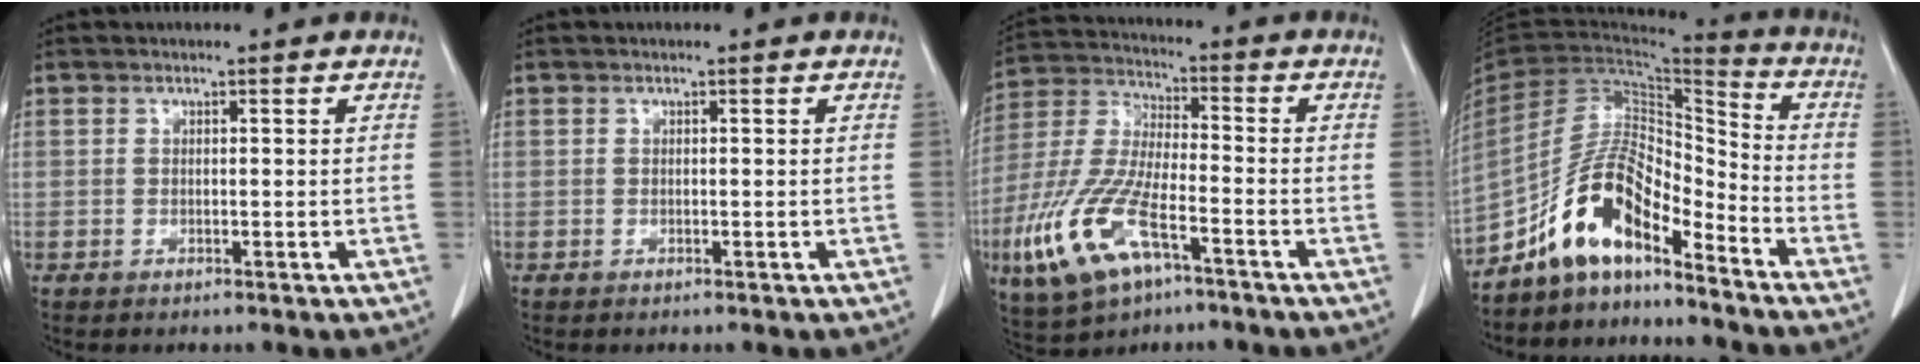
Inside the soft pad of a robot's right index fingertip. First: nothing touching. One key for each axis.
{"total": 0.0}
{"total": 15.1, "fx": -7.0, "fy": 5.3, "fz": 12.2, "tx": -0.278, "ty": -0.008, "tz": -0.128}
{"total": 11.5, "fx": -8.6, "fy": 3.4, "fz": 6.9, "tx": -0.134, "ty": 0.032, "tz": -0.158}